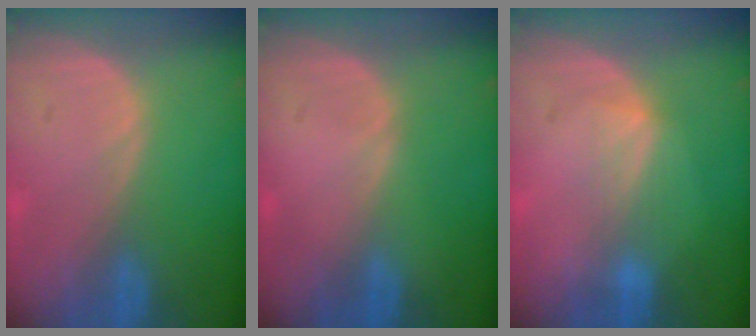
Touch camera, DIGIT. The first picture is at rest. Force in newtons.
{"total": 0.0}
{"total": 2.7, "press": 2.7, "slide": 0.4}